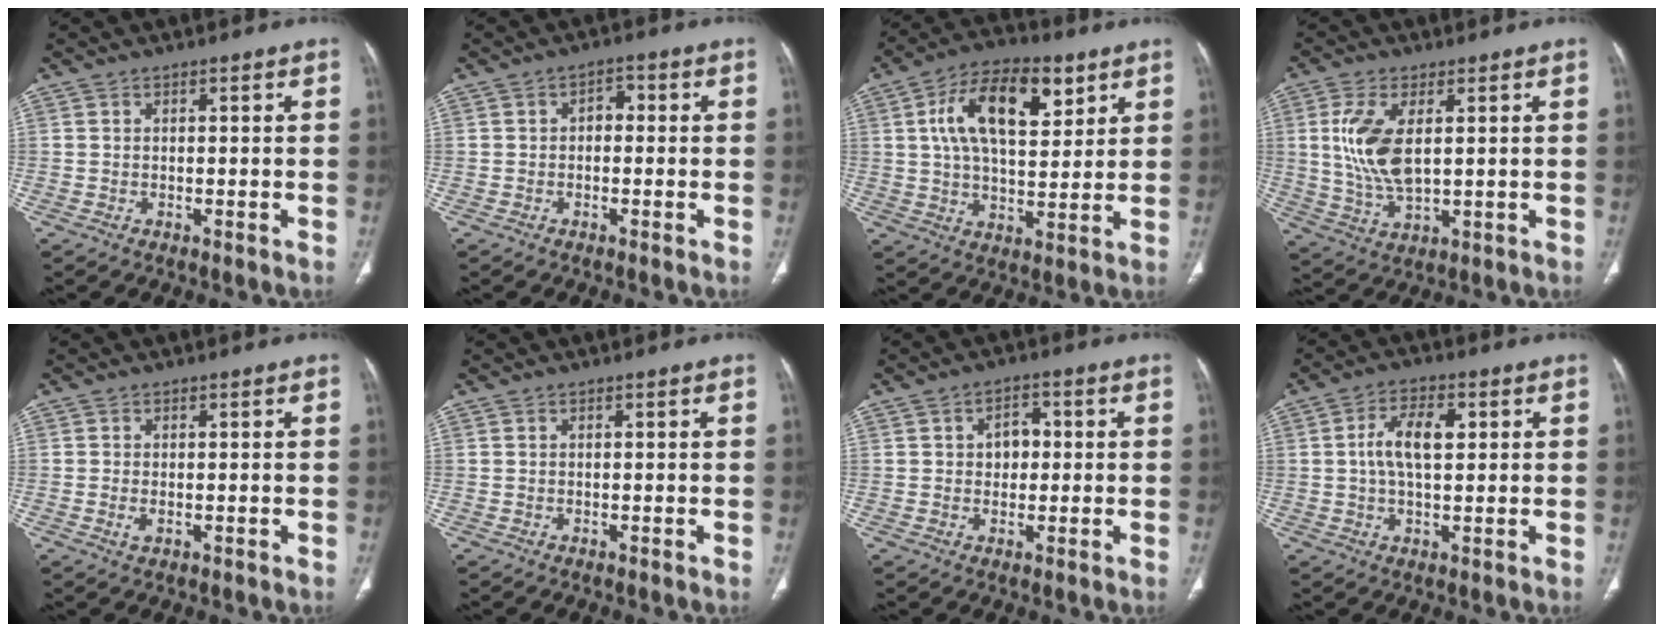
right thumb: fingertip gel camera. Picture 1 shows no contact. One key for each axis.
{"total": 2.4, "fx": -0.2, "fy": 1.7, "fz": 1.7, "tx": -0.011, "ty": 0.012, "tz": -0.012}
{"total": 16.5, "fx": 6.2, "fy": 8.4, "fz": 12.8, "tx": -0.192, "ty": -0.006, "tz": 0.103}
{"total": 10.5, "fx": 2.0, "fy": 5.0, "fz": 9.0, "tx": -0.195, "ty": -0.012, "tz": 0.047}
{"total": 1.4, "fx": -0.3, "fy": 0.7, "fz": 1.1, "tx": -0.026, "ty": -0.004, "tz": -0.006}
{"total": 0.0}
{"total": 4.3, "fx": 0.4, "fy": 3.3, "fz": 2.8, "tx": -0.022, "ty": 0.008, "tz": 0.003}
{"total": 7.5, "fx": 1.3, "fy": 3.8, "fz": 6.4, "tx": -0.120, "ty": 0.012, "tz": 0.022}